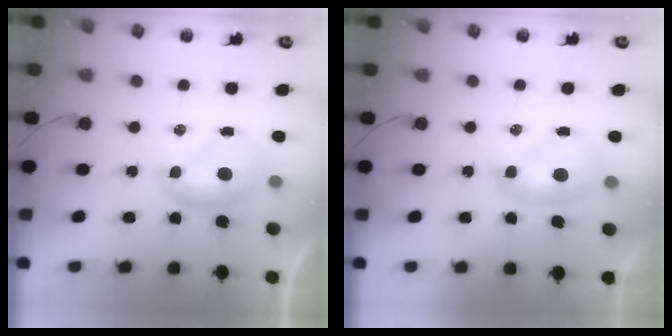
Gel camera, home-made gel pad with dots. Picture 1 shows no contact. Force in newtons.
{"total": 2.0, "press": 2.0, "slide": 0.4}